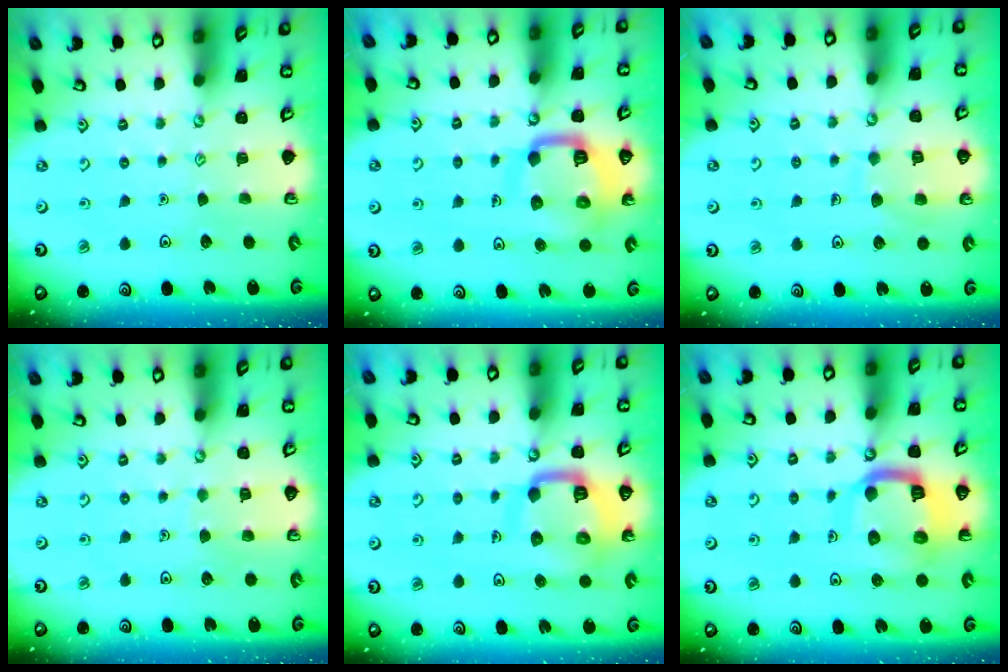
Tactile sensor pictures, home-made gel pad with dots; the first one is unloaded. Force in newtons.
{"total": 13.0, "press": 13.0, "slide": 1.4}
{"total": 8.5, "press": 8.4, "slide": 0.7}
{"total": 3.1, "press": 3.1, "slide": 0.3}
{"total": 13.0, "press": 13.0, "slide": 1.4}
{"total": 13.8, "press": 13.7, "slide": 1.4}